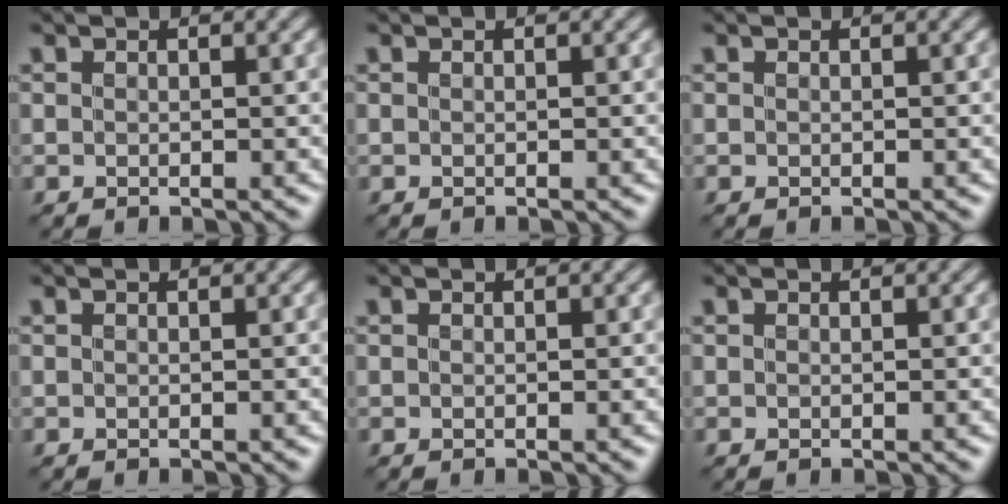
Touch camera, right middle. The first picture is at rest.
{"total": 0.0}
{"total": 0.0}
{"total": 0.0}
{"total": 0.0}
{"total": 0.0}